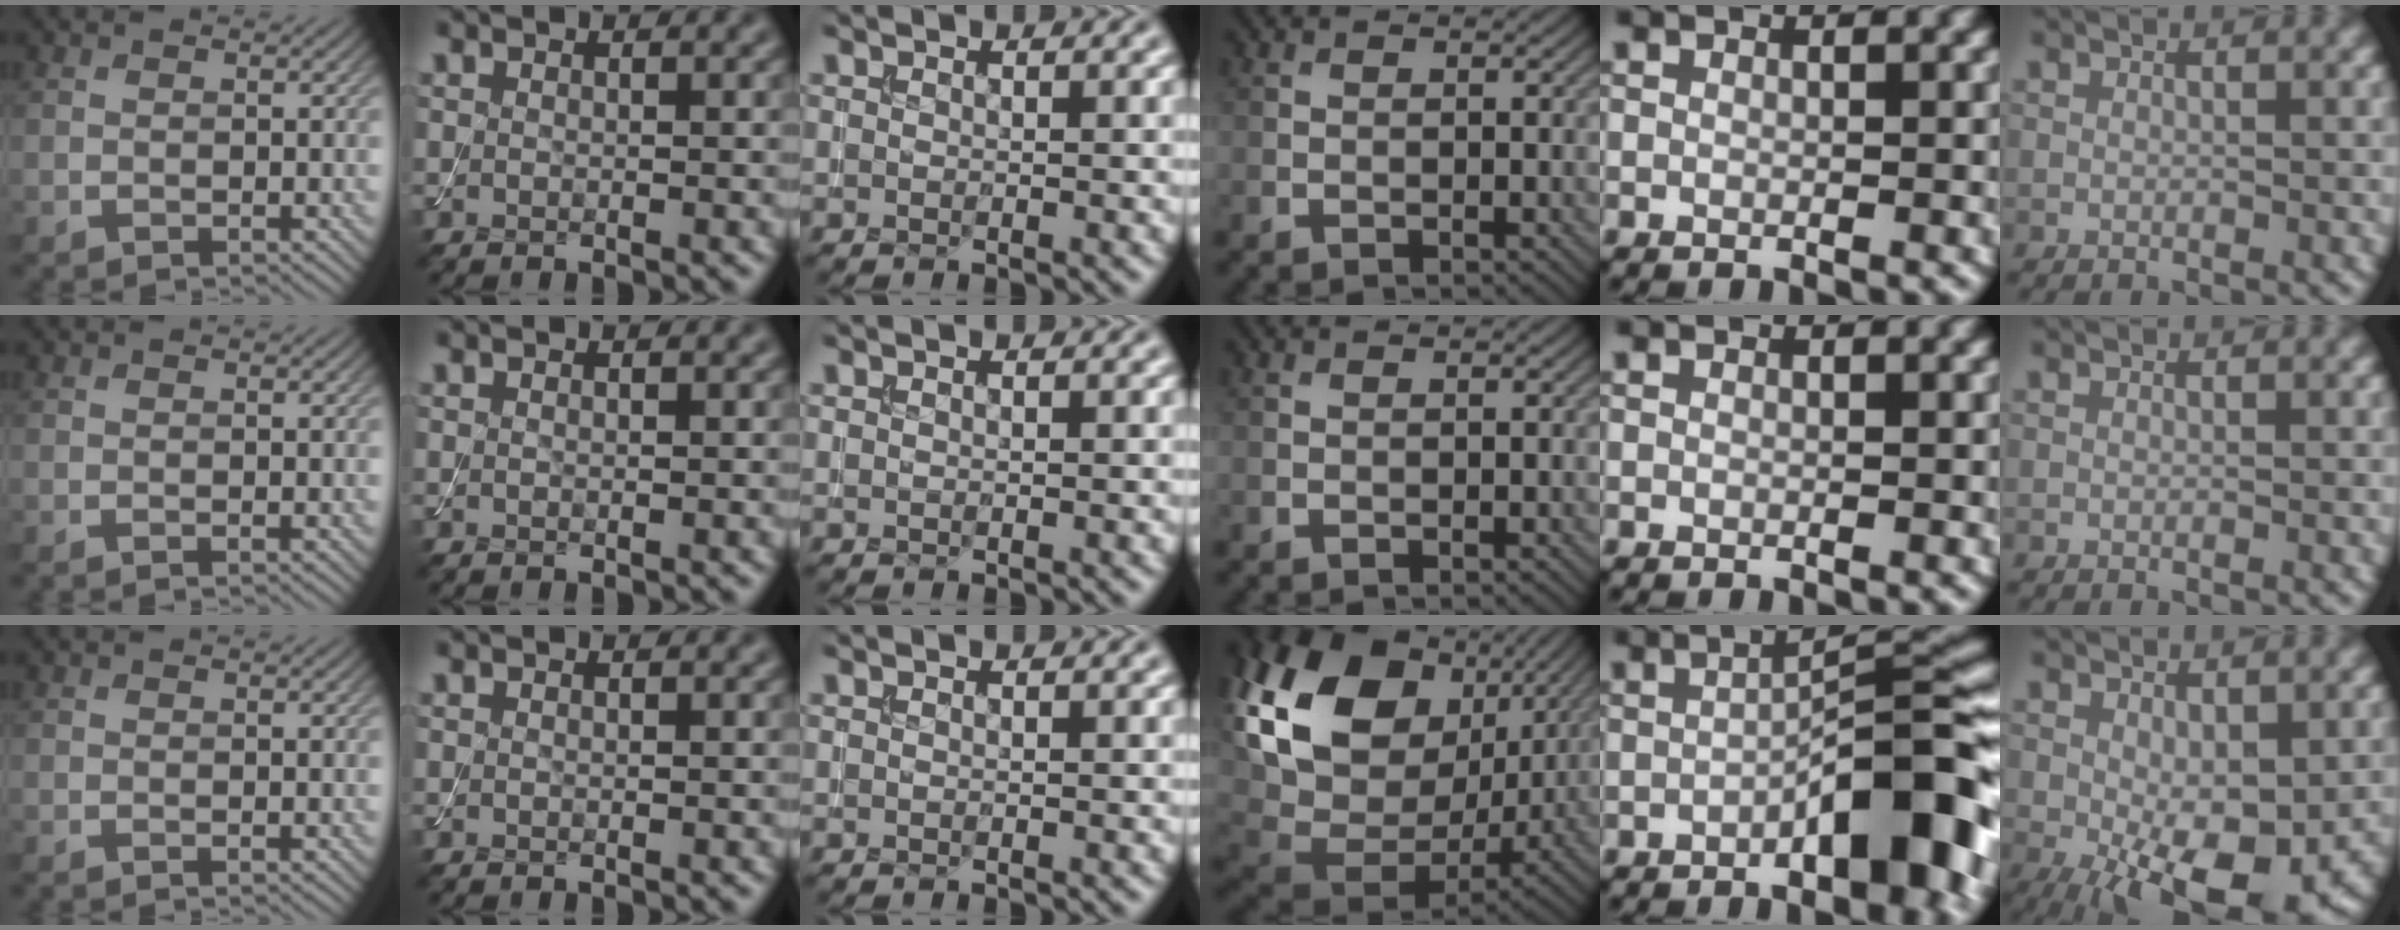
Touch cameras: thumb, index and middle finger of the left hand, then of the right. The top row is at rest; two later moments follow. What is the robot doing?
{"motion": "assemble", "object": "toy tower of hanoi"}